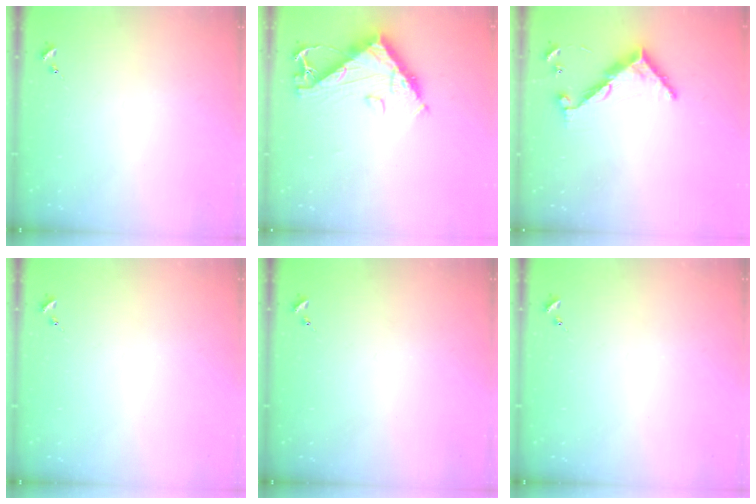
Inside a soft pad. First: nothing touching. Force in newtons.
{"total": 10.6, "press": 10.5, "slide": 1.1}
{"total": 9.3, "press": 9.3, "slide": 0.3}
{"total": 0.0}
{"total": 0.0}
{"total": 0.0}